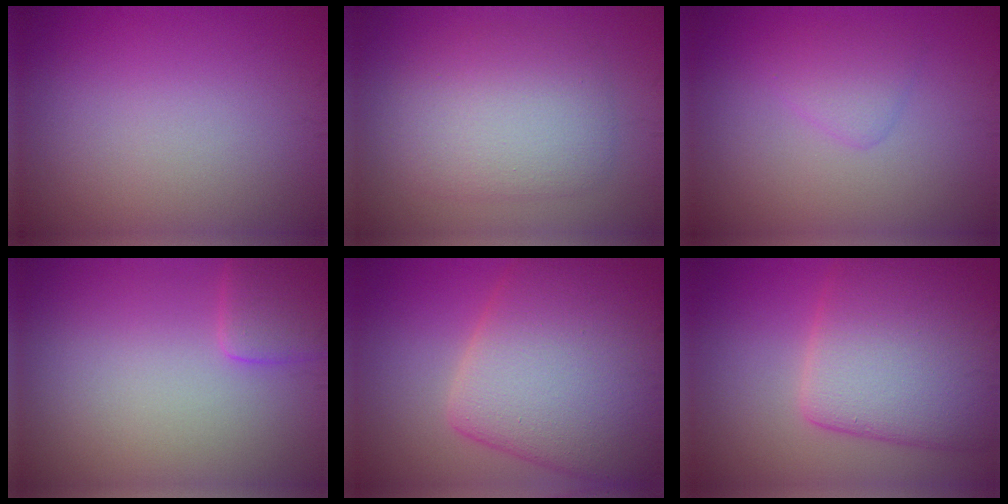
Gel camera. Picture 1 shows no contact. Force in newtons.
{"total": 5.4, "press": 5.3, "slide": 0.2}
{"total": 1.8, "press": 1.8, "slide": 0.1}
{"total": 2.4, "press": 2.4, "slide": 0.3}
{"total": 13.0, "press": 13.0, "slide": 0.5}
{"total": 10.1, "press": 10.1, "slide": 0.4}